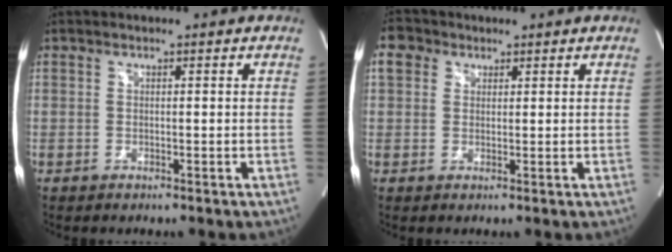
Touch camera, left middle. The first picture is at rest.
{"total": 3.7, "force": [1.7, 3.0, 1.2], "torque": [-0.028, 0.018, 0.034]}